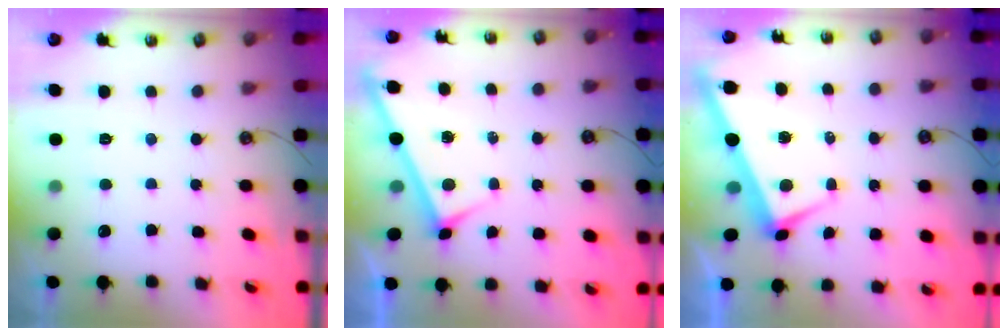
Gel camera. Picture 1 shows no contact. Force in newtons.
{"total": 2.9, "press": 2.9, "slide": 0.3}
{"total": 1.7, "press": 1.4, "slide": 1.0}